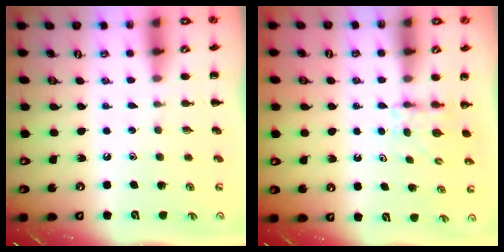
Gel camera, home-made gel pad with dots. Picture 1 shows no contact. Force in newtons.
{"total": 3.6, "press": 3.3, "slide": 1.3}